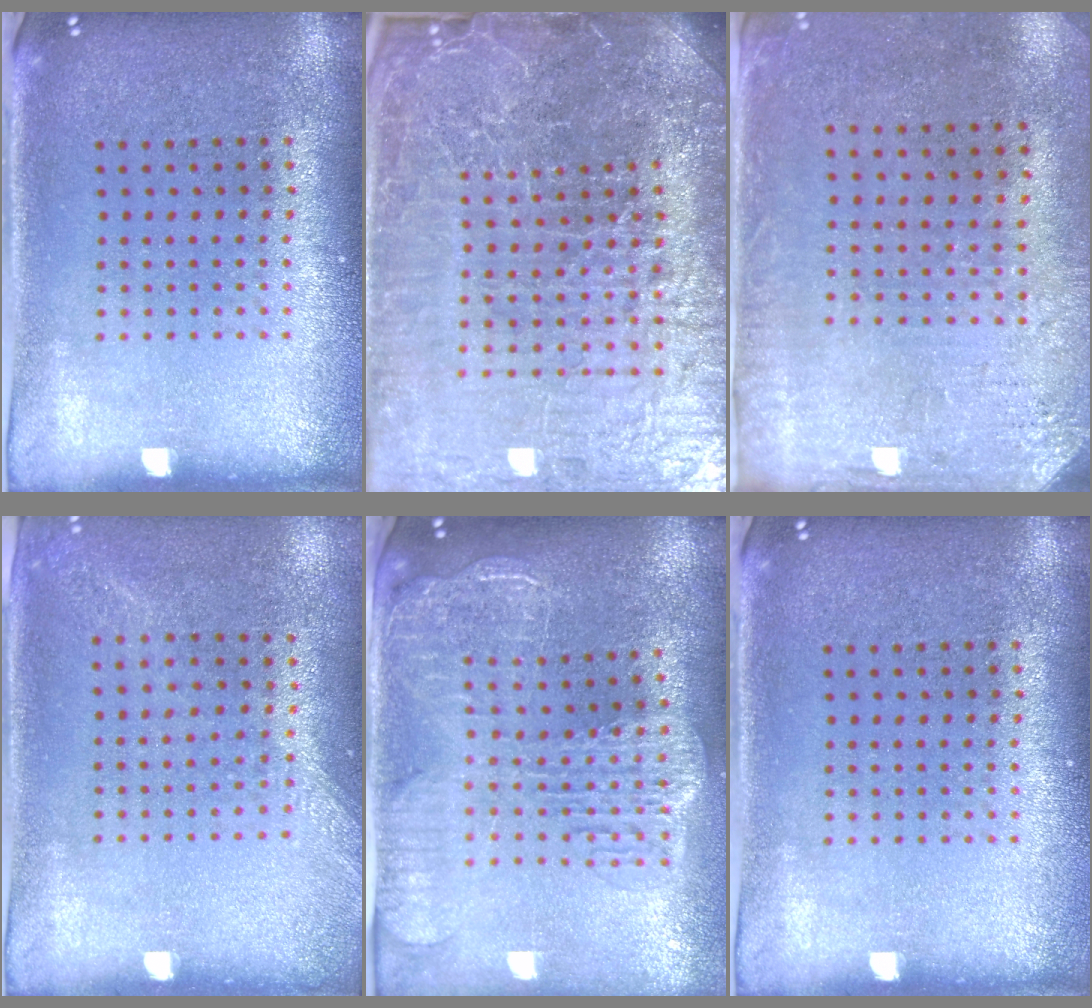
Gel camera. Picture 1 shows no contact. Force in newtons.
{"total": 6.9, "press": 6.1, "slide": 3.1}
{"total": 3.2, "press": 2.6, "slide": 2.0}
{"total": 1.3, "press": 1.1, "slide": 0.6}
{"total": 2.8, "press": 2.3, "slide": 1.6}
{"total": 0.0}